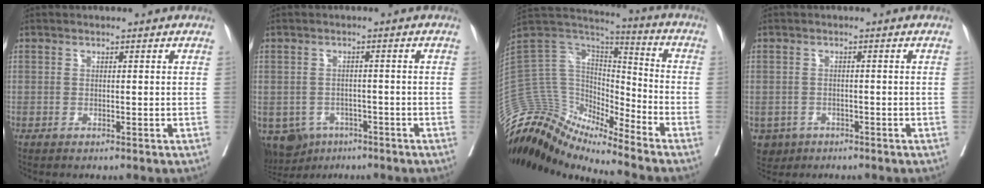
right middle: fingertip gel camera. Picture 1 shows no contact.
{"total": 7.9, "force": [-4.4, 6.2, 2.2], "torque": [-0.050, -0.001, -0.058]}
{"total": 15.2, "force": [-14.8, 2.4, 2.4], "torque": [-0.043, 0.083, -0.270]}
{"total": 3.7, "force": [-2.1, 3.1, 0.6], "torque": [-0.008, 0.004, -0.031]}